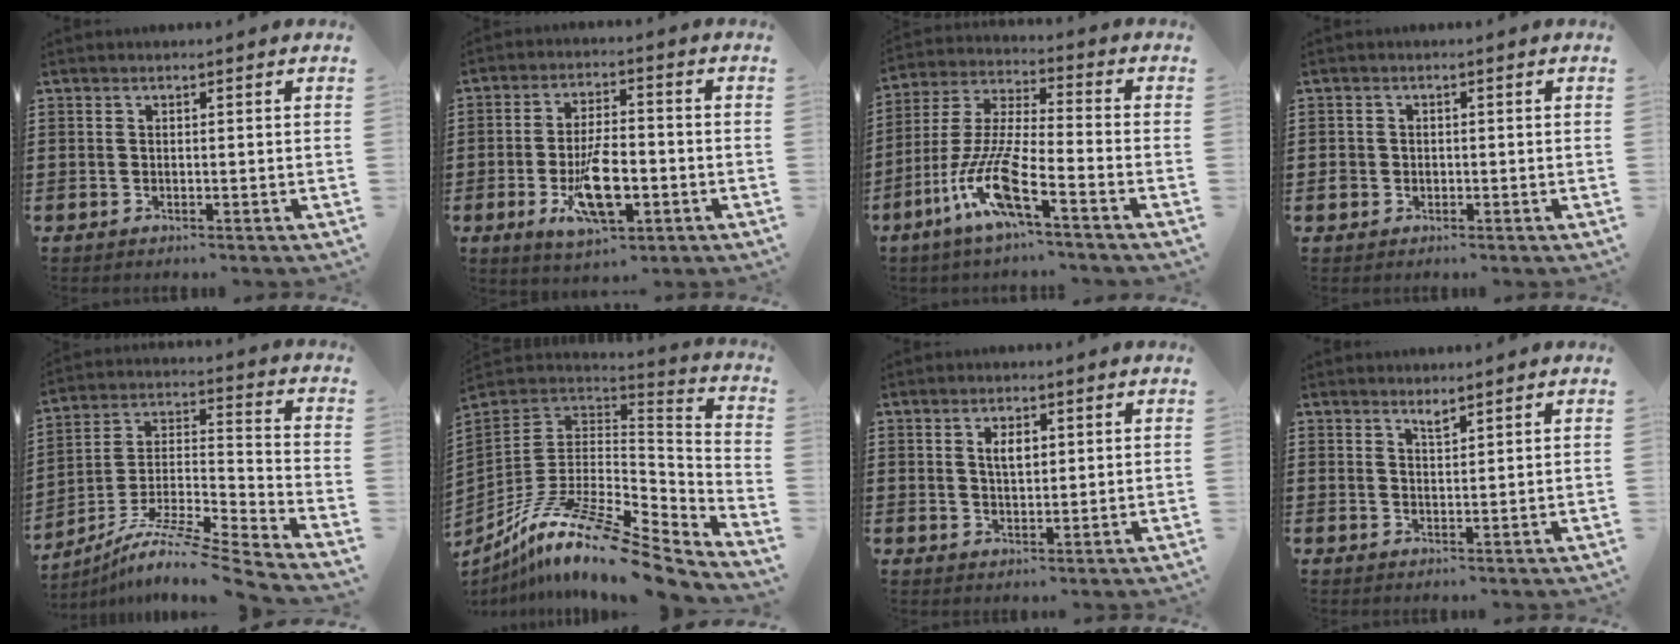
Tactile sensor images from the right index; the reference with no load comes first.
{"total": 9.8, "force": [-3.0, 4.0, 8.4], "torque": [-0.151, -0.006, -0.048]}
{"total": 11.0, "force": [-6.6, 1.0, 8.8], "torque": [-0.209, -0.022, -0.135]}
{"total": 1.5, "force": [-0.4, 1.4, 0.3], "torque": [-0.010, 0.003, -0.011]}
{"total": 9.1, "force": [-7.6, 0.3, 4.9], "torque": [-0.078, 0.000, -0.152]}
{"total": 15.1, "force": [-10.1, 3.9, 10.5], "torque": [-0.200, 0.024, -0.185]}
{"total": 3.0, "force": [0.9, 1.4, 2.5], "torque": [-0.044, 0.003, 0.013]}
{"total": 1.5, "force": [1.4, 0.3, 0.4], "torque": [-0.010, 0.003, 0.026]}